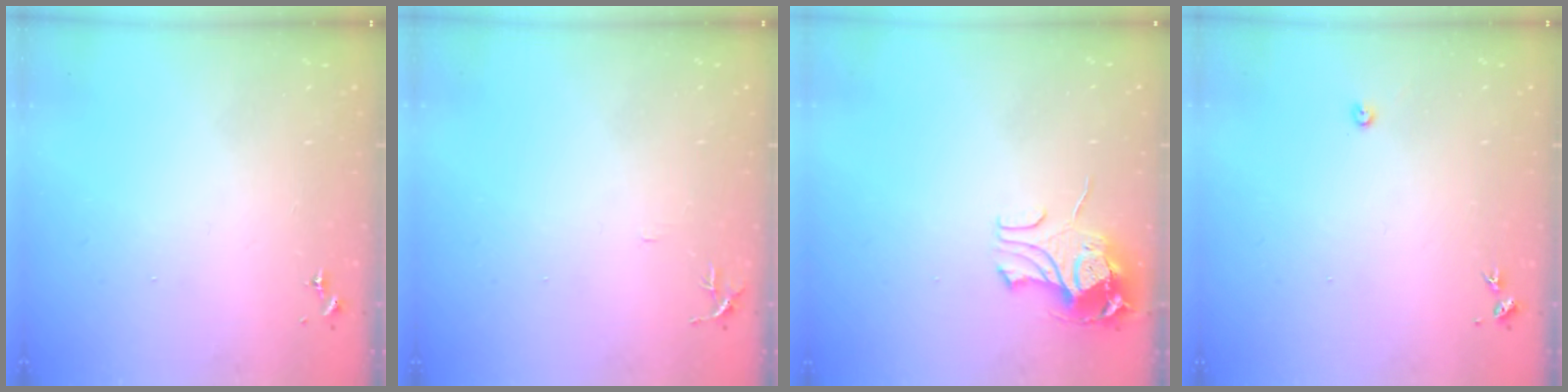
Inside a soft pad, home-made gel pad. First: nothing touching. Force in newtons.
{"total": 4.7, "press": 4.7, "slide": 0.5}
{"total": 10.8, "press": 10.8, "slide": 1.2}
{"total": 2.4, "press": 2.4, "slide": 0.3}